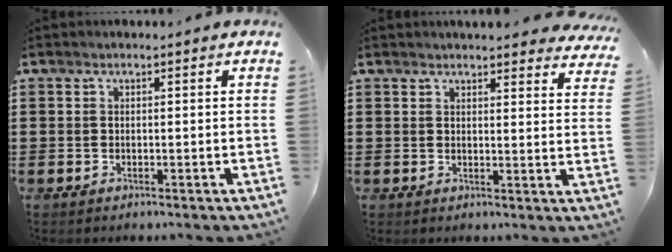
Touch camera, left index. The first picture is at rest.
{"total": 3.4, "force": [3.3, 0.1, 0.7], "torque": [-0.016, -0.012, 0.060]}